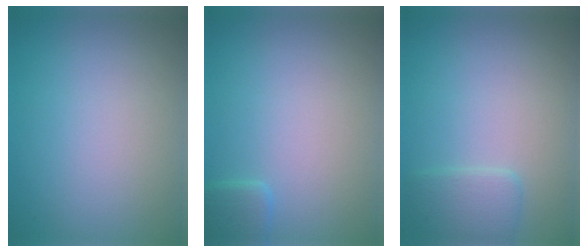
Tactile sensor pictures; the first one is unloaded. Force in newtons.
{"total": 1.3, "press": 1.3, "slide": 0.2}
{"total": 1.9, "press": 1.9, "slide": 0.1}